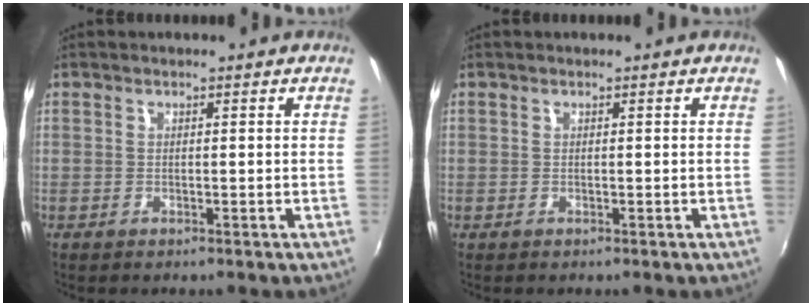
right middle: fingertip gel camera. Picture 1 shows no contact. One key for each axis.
{"total": 0.0}